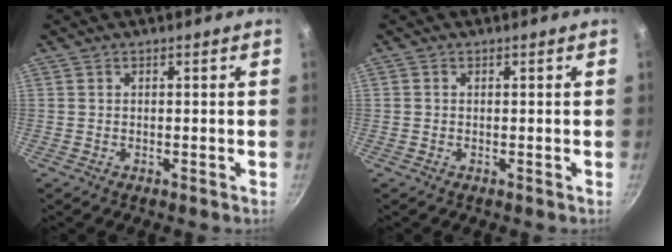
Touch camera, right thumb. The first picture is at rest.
{"total": 0.0}